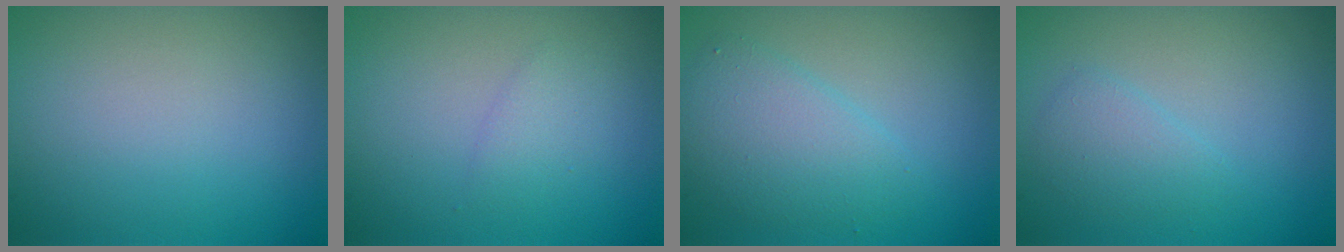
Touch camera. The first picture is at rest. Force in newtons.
{"total": 1.2, "press": 1.2, "slide": 0.1}
{"total": 3.7, "press": 3.7, "slide": 0.1}
{"total": 1.7, "press": 1.7, "slide": 0.1}